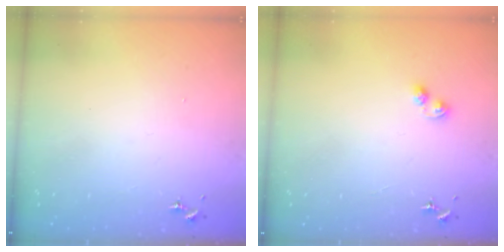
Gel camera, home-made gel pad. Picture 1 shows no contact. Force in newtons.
{"total": 3.2, "press": 3.2, "slide": 0.4}